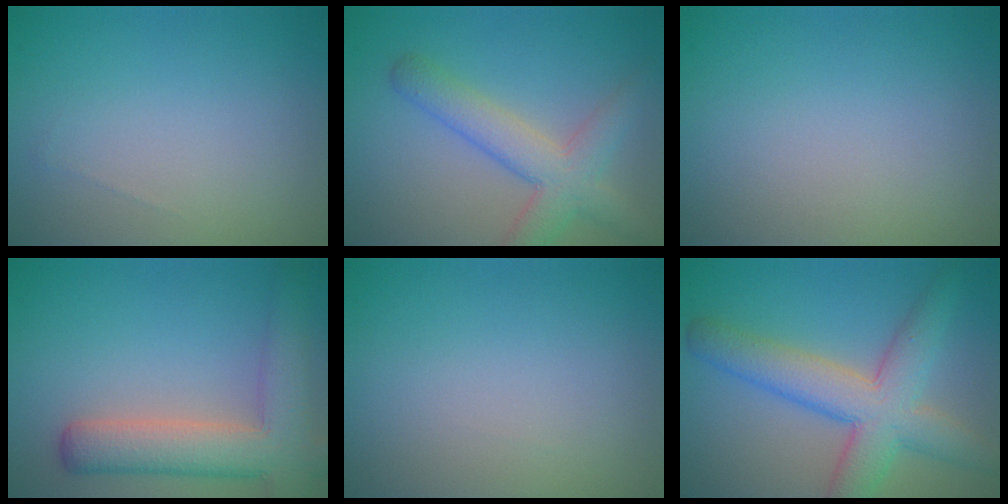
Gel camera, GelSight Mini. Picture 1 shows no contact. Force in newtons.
{"total": 4.7, "press": 4.7, "slide": 0.2}
{"total": 0.0}
{"total": 6.8, "press": 6.7, "slide": 0.6}
{"total": 0.0}
{"total": 6.9, "press": 6.9, "slide": 0.2}